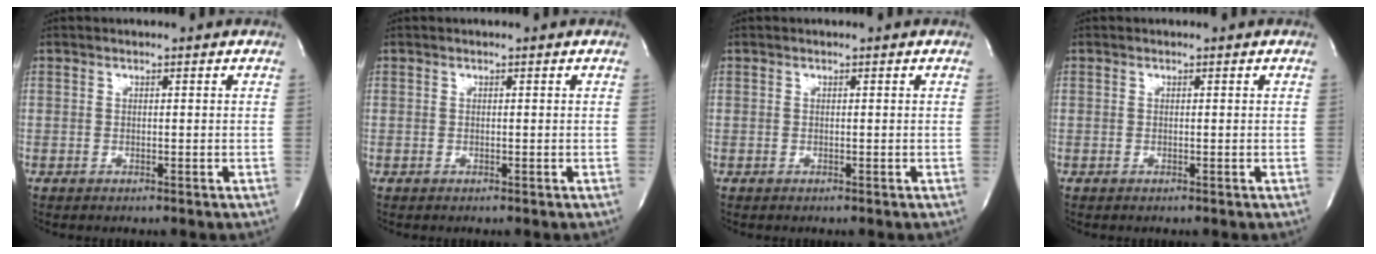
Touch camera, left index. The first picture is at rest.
{"total": 0.0}
{"total": 0.0}
{"total": 0.0}